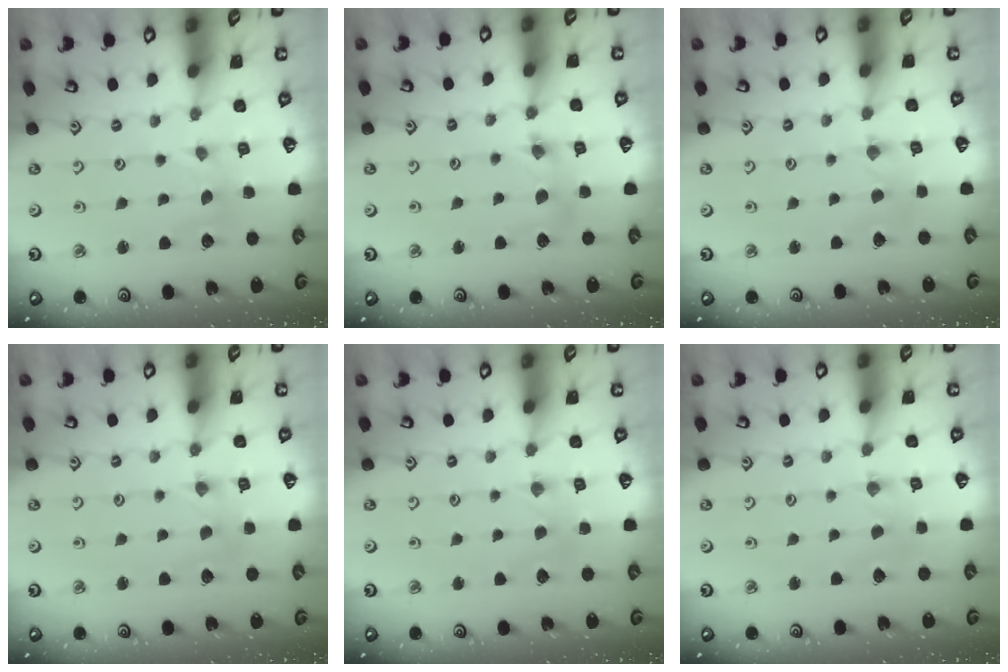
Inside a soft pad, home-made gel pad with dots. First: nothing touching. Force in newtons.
{"total": 5.3, "press": 5.3, "slide": 0.6}
{"total": 1.4, "press": 1.3, "slide": 0.3}
{"total": 0.0}
{"total": 2.6, "press": 2.6, "slide": 0.3}
{"total": 0.7, "press": 0.7, "slide": 0.2}